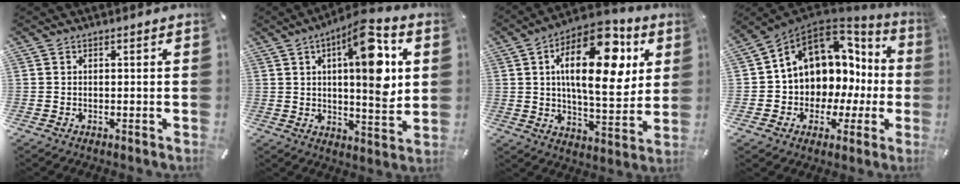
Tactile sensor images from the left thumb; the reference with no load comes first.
{"total": 16.4, "force": [5.6, 5.6, 14.4], "torque": [-0.203, -0.028, 0.084]}
{"total": 22.4, "force": [7.6, 11.0, 18.0], "torque": [-0.276, -0.028, 0.116]}
{"total": 11.2, "force": [3.9, 9.3, 4.8], "torque": [-0.083, -0.048, 0.074]}